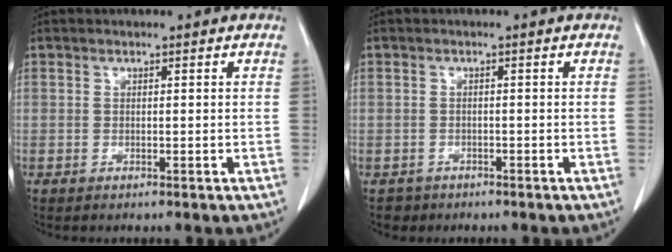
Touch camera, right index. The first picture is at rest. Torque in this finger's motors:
{"motor_torque": [-1.49, -0.34, -1.03, -0.20]}